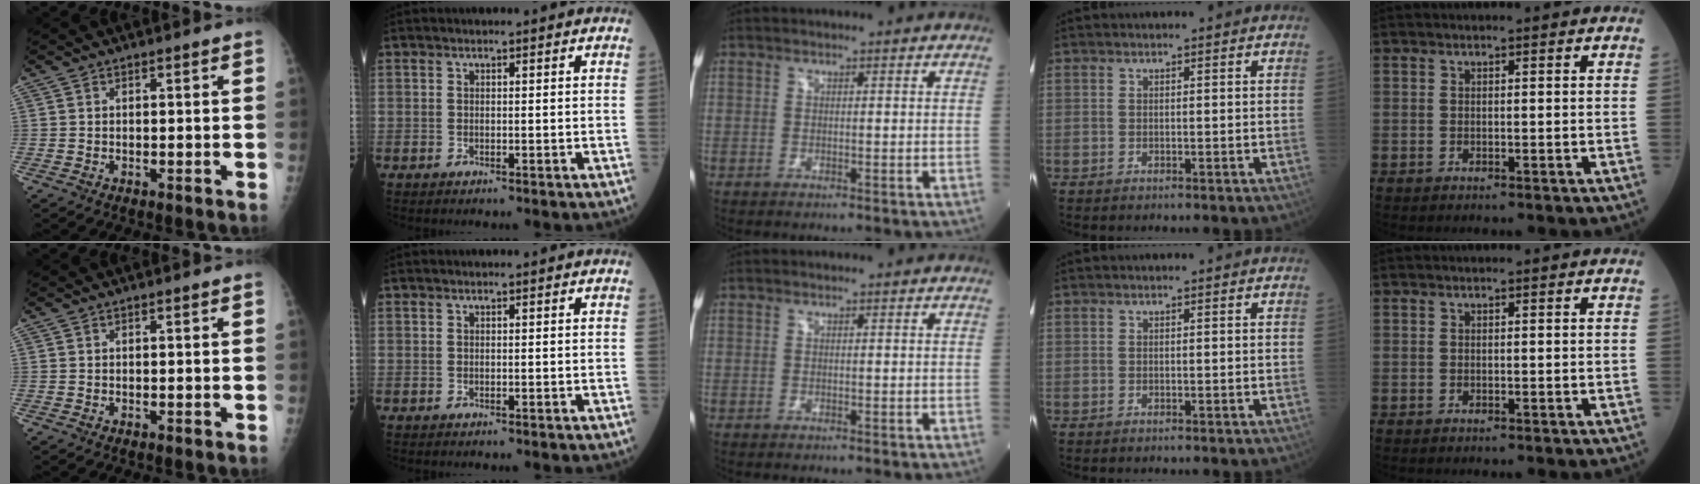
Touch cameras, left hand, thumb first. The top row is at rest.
{}